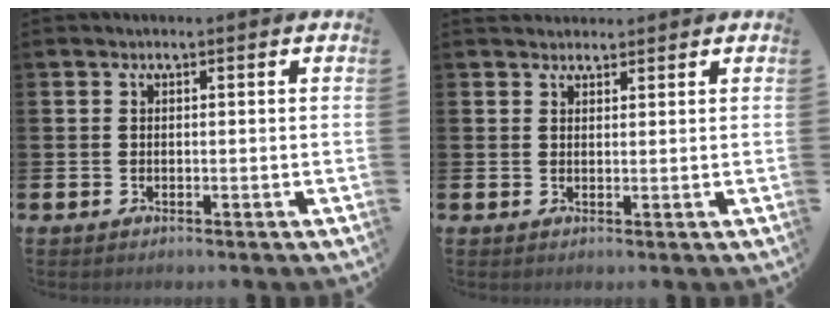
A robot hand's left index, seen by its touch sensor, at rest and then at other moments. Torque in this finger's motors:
{"motor_torque": [-0.08, 0.18, -0.04, -0.01]}